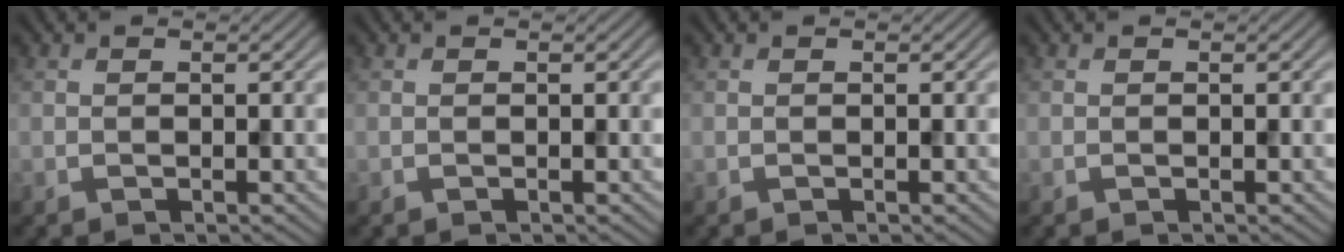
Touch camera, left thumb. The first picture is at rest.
{"total": 0.0}
{"total": 0.0}
{"total": 0.0}